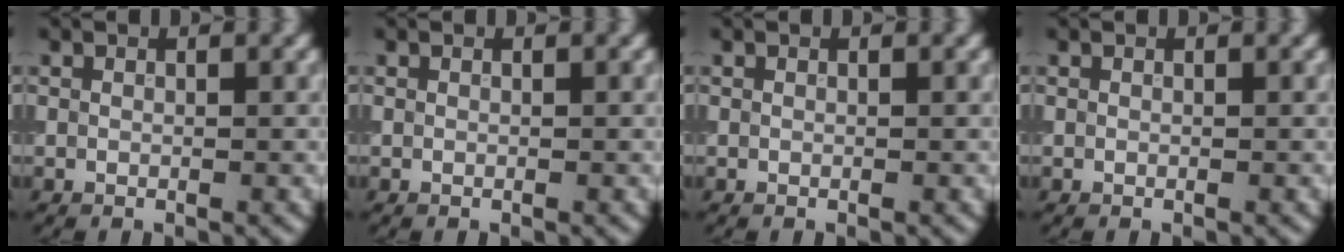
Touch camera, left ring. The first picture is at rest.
{"total": 0.0}
{"total": 0.0}
{"total": 0.0}